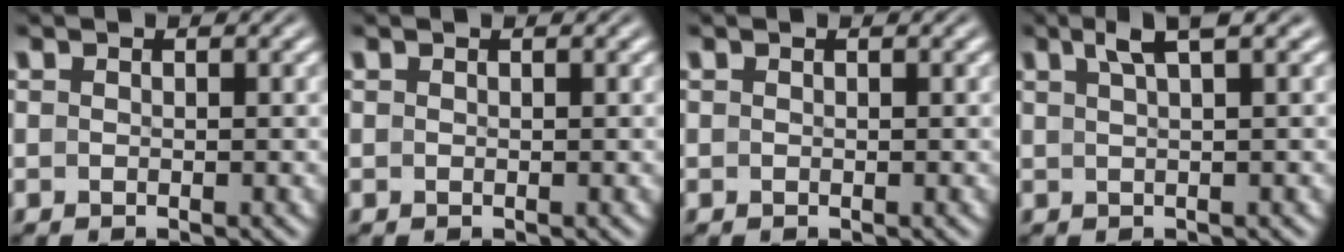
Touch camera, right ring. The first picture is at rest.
{"total": 0.0}
{"total": 0.0}
{"total": 3.2, "force": [2.0, -0.2, 2.4], "torque": [-0.031, 0.015, 0.032]}